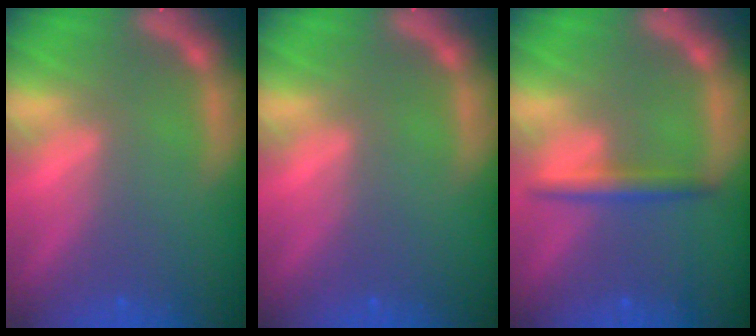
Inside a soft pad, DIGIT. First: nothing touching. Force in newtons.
{"total": 0.0}
{"total": 2.4}